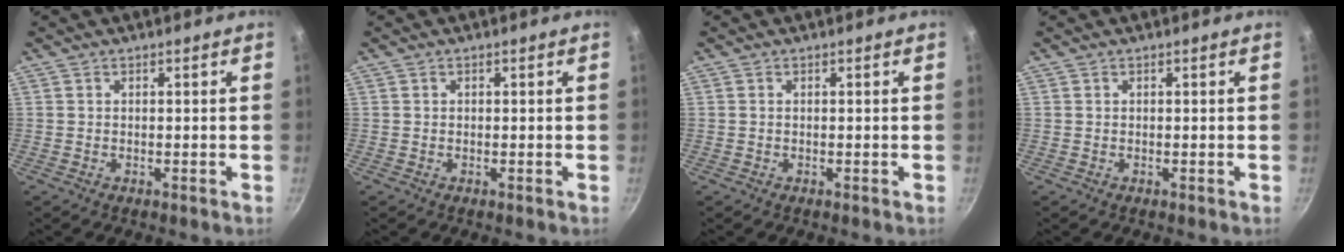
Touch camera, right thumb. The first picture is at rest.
{"total": 0.0}
{"total": 0.0}
{"total": 0.0}